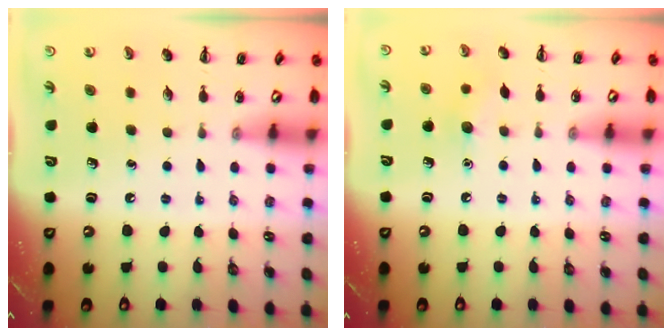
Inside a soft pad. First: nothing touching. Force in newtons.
{"total": 6.5, "press": 6.3, "slide": 1.7}